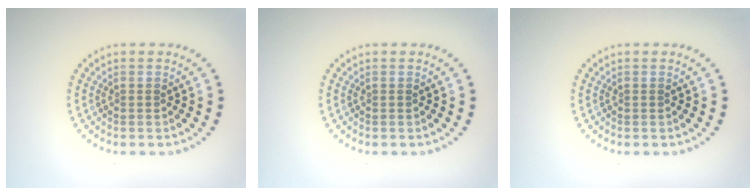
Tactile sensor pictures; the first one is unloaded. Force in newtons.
{"total": 0.0}
{"total": 0.0}